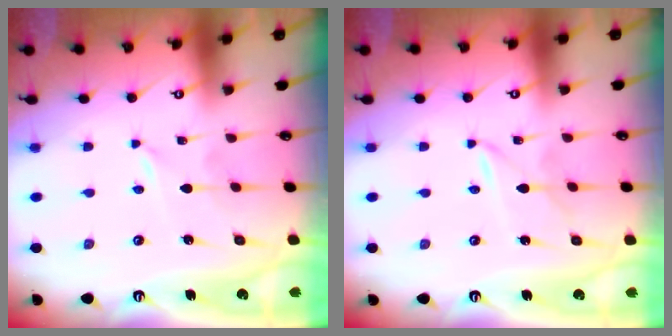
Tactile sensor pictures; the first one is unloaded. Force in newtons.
{"total": 2.7, "press": 2.7, "slide": 0.3}